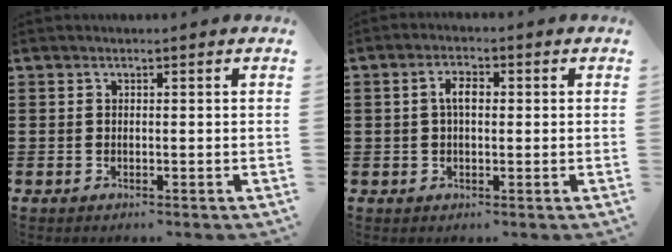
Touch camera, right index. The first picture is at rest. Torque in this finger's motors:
{"motor_torque": [0.53, -0.27, 0.29, 0.09]}